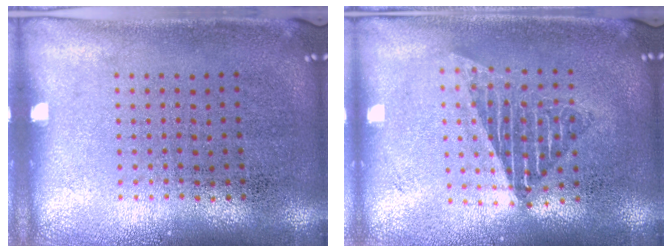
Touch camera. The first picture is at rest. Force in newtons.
{"total": 1.5, "press": 1.3, "slide": 0.8}